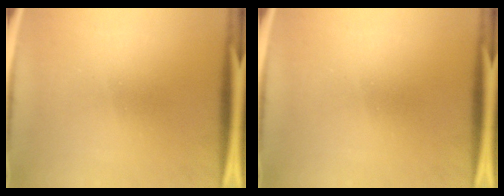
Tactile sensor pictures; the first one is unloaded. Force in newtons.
{"total": 0.0}